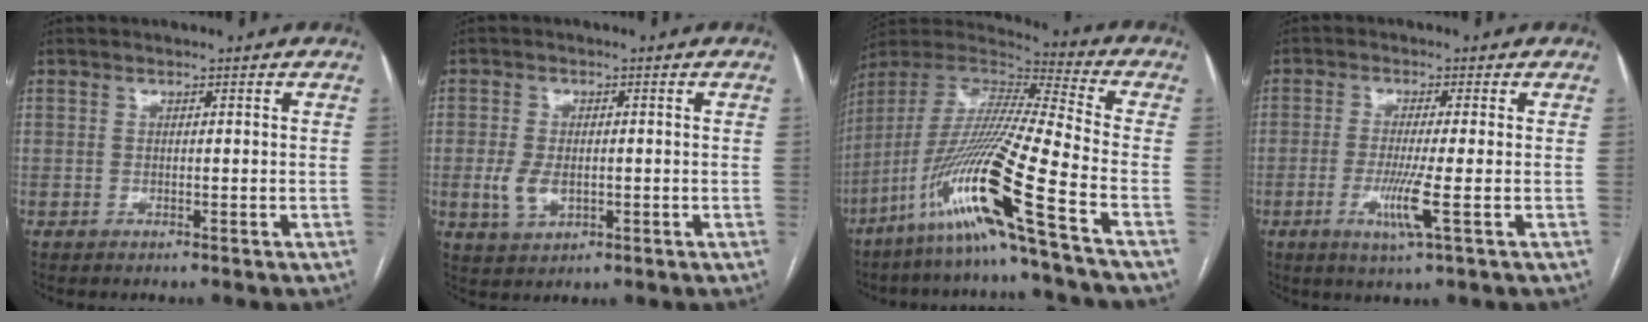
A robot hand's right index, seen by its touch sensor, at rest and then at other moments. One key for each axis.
{"total": 4.6, "fx": -0.7, "fy": 2.7, "fz": 3.6, "tx": -0.079, "ty": -0.002, "tz": -0.007}
{"total": 20.7, "fx": -10.7, "fy": -1.8, "fz": 17.6, "tx": -0.387, "ty": -0.035, "tz": -0.211}
{"total": 5.4, "fx": -1.7, "fy": -0.6, "fz": 5.1, "tx": -0.107, "ty": -0.017, "tz": -0.034}